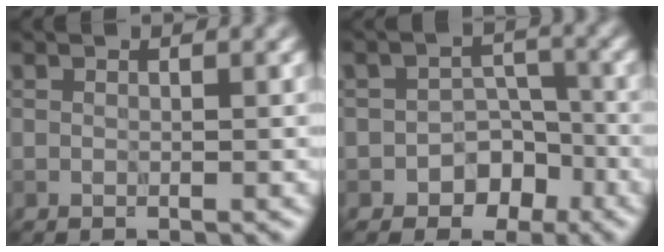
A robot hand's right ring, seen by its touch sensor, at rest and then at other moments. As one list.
[{"total": 4.4, "force": [-2.6, 3.3, 1.2], "torque": [0.022, 0.017, -0.053]}]